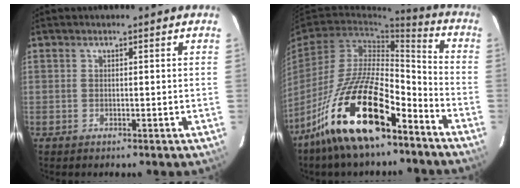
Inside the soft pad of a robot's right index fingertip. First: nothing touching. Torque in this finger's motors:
{"motor_torque": [1.25, -0.89, 1.05, 0.21]}